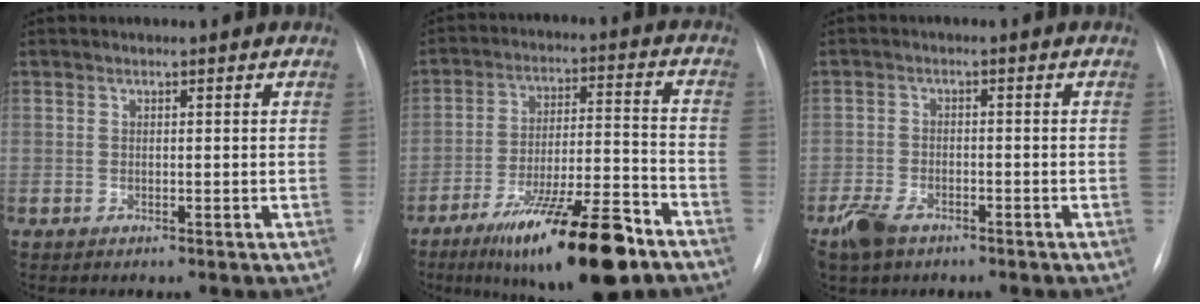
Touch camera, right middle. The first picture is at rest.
{"total": 18.1, "force": [-11.6, 2.8, 13.6], "torque": [-0.200, -0.007, -0.187]}
{"total": 5.5, "force": [-3.8, 2.8, 2.7], "torque": [-0.063, -0.006, -0.066]}